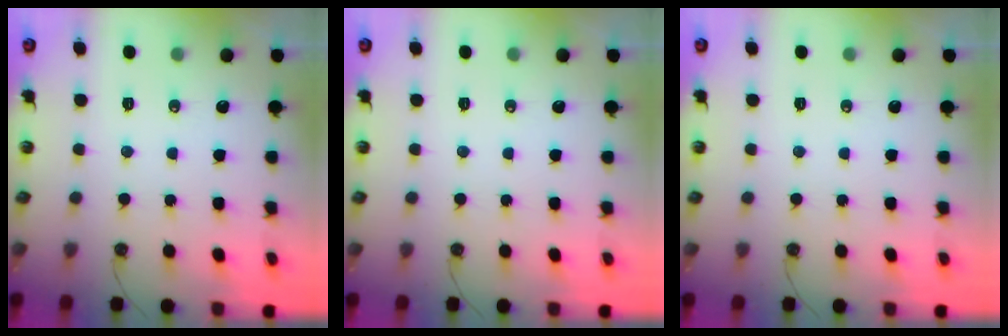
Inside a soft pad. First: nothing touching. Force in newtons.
{"total": 0.0}
{"total": 0.0}